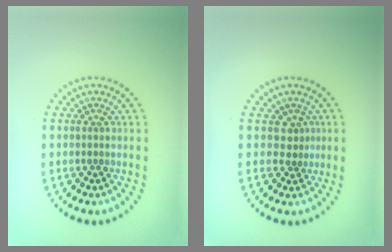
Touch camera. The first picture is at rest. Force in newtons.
{"total": 1.4, "press": 1.0, "slide": 1.0}